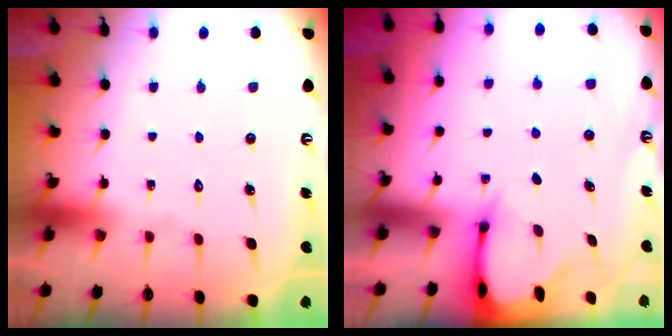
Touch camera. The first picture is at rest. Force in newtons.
{"total": 2.4, "press": 2.4, "slide": 0.1}